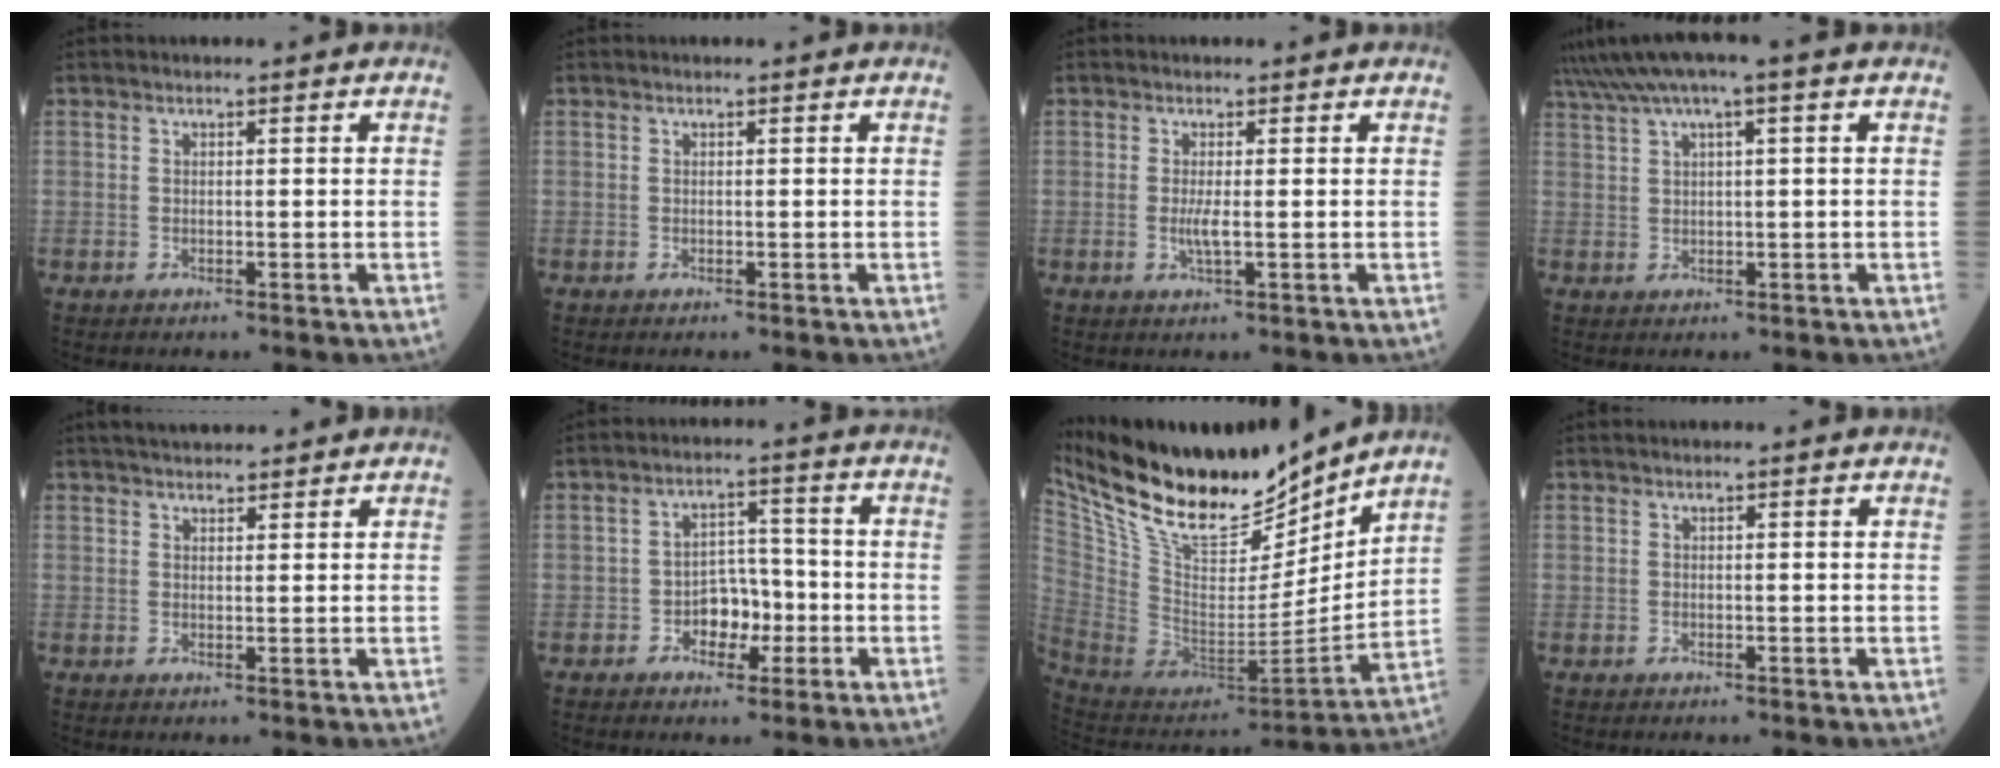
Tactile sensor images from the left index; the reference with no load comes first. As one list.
[{"total": 0.0}, {"total": 1.9, "force": [-0.2, 0.1, 1.9], "torque": [-0.045, -0.004, -0.003]}, {"total": 7.3, "force": [4.4, 0.3, 5.8], "torque": [-0.111, 0.039, 0.078]}, {"total": 6.7, "force": [6.0, 1.6, 2.6], "torque": [-0.036, 0.030, 0.091]}, {"total": 5.1, "force": [-1.8, 3.3, 3.4], "torque": [-0.055, 0.014, -0.031]}, {"total": 23.6, "force": [19.5, 6.3, 11.8], "torque": [-0.232, -0.016, 0.342]}, {"total": 1.0, "force": [0.9, -0.2, 0.4], "torque": [-0.015, 0.008, 0.017]}]